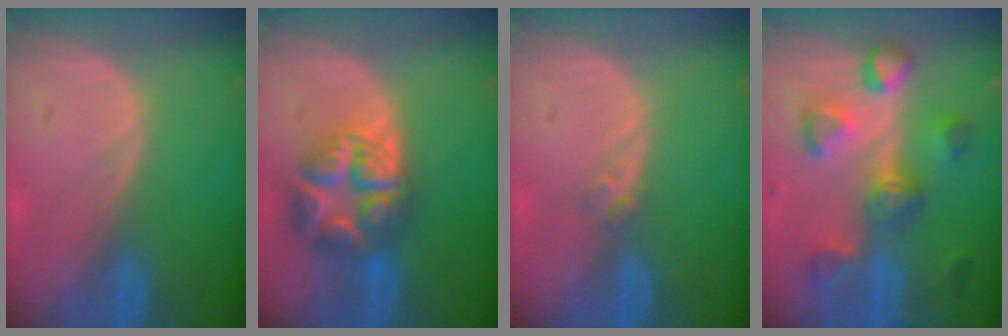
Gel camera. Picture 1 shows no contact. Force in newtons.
{"total": 8.7, "press": 8.7, "slide": 0.5}
{"total": 1.4, "press": 1.2, "slide": 0.7}
{"total": 8.2, "press": 8.1, "slide": 1.2}